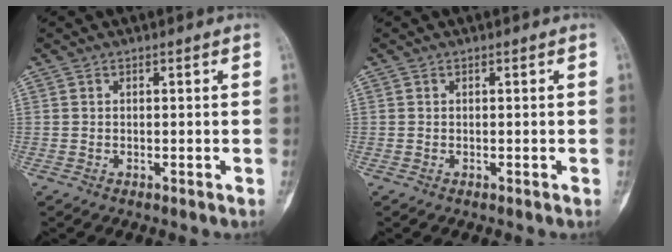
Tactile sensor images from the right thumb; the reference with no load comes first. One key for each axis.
{"total": 0.0}